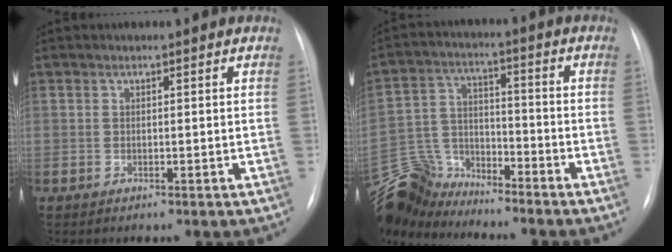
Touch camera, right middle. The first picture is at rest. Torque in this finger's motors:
{"motor_torque": [0.34, -0.80, -0.03, -0.05]}